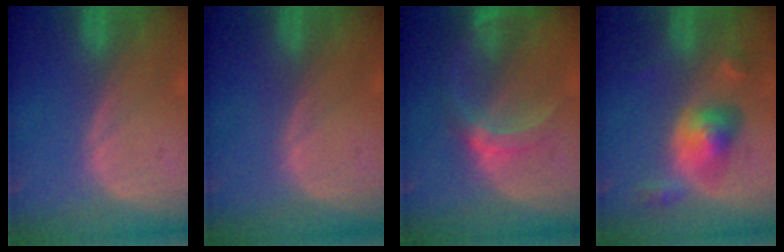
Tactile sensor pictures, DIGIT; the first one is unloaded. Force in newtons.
{"total": 0.0}
{"total": 6.3, "press": 5.6, "slide": 2.8}
{"total": 6.0, "press": 5.5, "slide": 2.5}